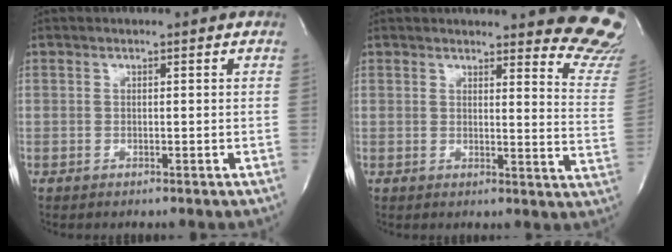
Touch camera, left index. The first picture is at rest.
{"total": 13.8, "force": [12.9, 1.3, 4.9], "torque": [-0.029, -0.101, 0.113]}